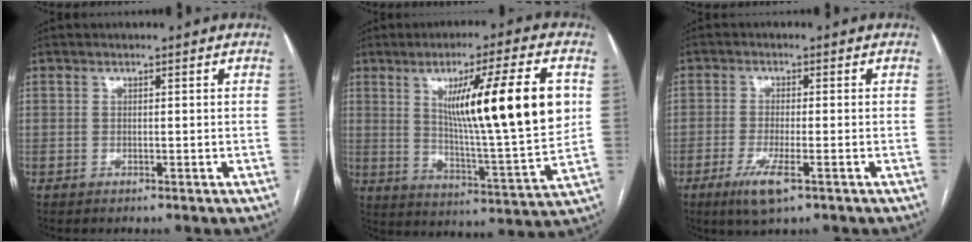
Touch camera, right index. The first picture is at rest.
{"total": 19.2, "force": [4.8, 0.7, 18.6], "torque": [-0.285, -0.011, 0.071]}
{"total": 5.5, "force": [-2.9, 0.7, 4.6], "torque": [-0.094, -0.013, -0.050]}